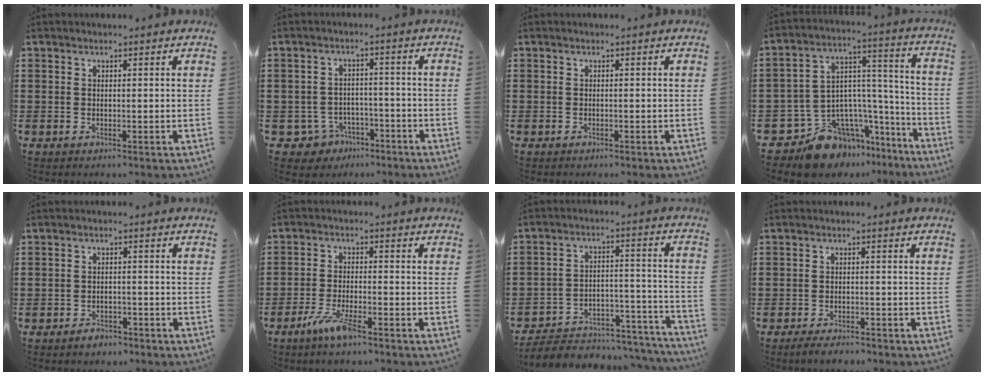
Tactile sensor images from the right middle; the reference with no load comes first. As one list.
[{"total": 3.6, "force": [-2.8, 2.0, 0.6], "torque": [-0.033, 0.002, -0.063]}, {"total": 0.0}, {"total": 11.2, "force": [-9.3, 5.6, 2.7], "torque": [-0.059, 0.007, -0.166]}, {"total": 1.5, "force": [-1.3, 0.5, 0.2], "torque": [-0.007, 0.002, -0.029]}, {"total": 5.4, "force": [-3.6, 0.9, 4.0], "torque": [-0.089, -0.010, -0.068]}, {"total": 4.3, "force": [-4.0, 1.3, 1.0], "torque": [-0.017, 0.007, -0.081]}, {"total": 2.0, "force": [-1.9, 0.2, 0.6], "torque": [-0.011, 0.001, -0.037]}]